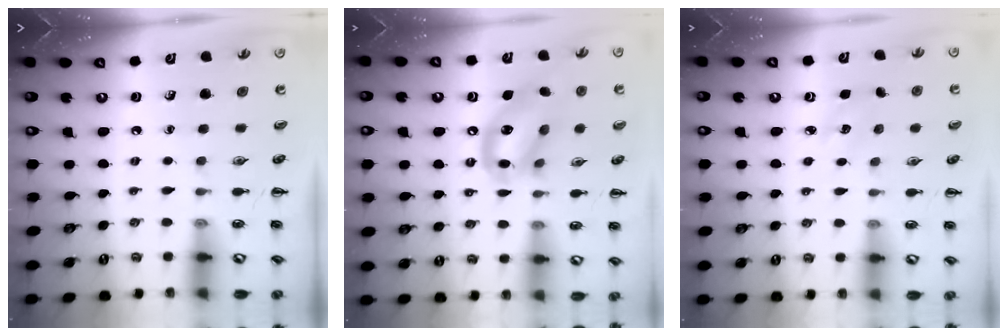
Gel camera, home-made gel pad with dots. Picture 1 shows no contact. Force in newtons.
{"total": 13.9, "press": 13.6, "slide": 2.6}
{"total": 4.0, "press": 3.9, "slide": 0.9}